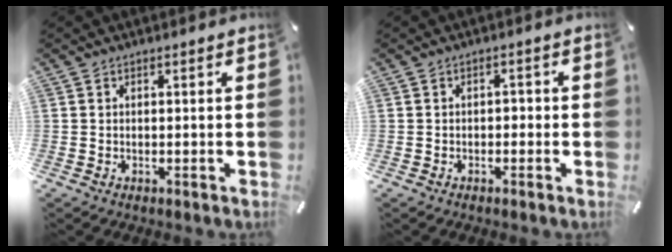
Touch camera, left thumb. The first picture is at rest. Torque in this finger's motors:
{"motor_torque": [0.01, 0.01, -0.05, 0.11, 0.00]}